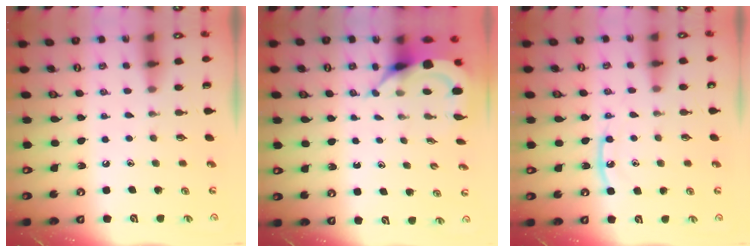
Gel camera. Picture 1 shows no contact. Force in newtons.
{"total": 6.2, "press": 6.2, "slide": 0.5}
{"total": 9.1, "press": 9.1, "slide": 0.8}